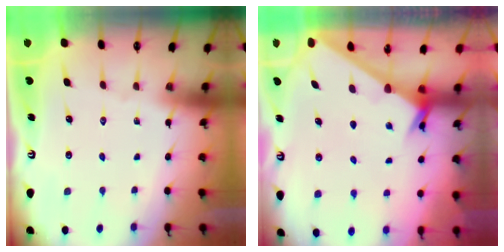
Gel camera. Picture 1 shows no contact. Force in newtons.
{"total": 2.5, "press": 2.5, "slide": 0.2}